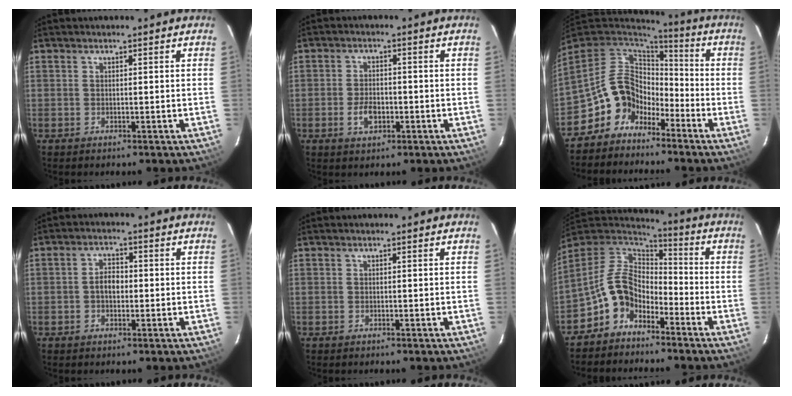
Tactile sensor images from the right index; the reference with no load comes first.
{"total": 4.5, "force": [-1.5, 2.7, 3.2], "torque": [-0.065, 0.000, -0.023]}
{"total": 11.8, "force": [-7.3, 8.6, 3.5], "torque": [-0.091, 0.036, -0.138]}
{"total": 3.6, "force": [-0.4, 2.3, 2.7], "torque": [-0.050, 0.009, -0.006]}
{"total": 0.0}
{"total": 10.9, "force": [-6.1, 7.2, 5.4], "torque": [-0.120, 0.030, -0.123]}